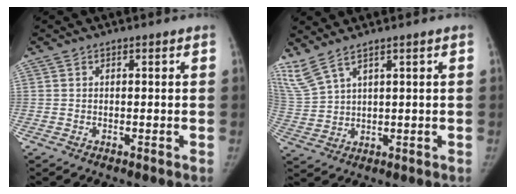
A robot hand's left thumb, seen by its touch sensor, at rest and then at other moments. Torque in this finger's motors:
{"motor_torque": [3.56, 1.45, 0.49, -0.54, 1.02]}